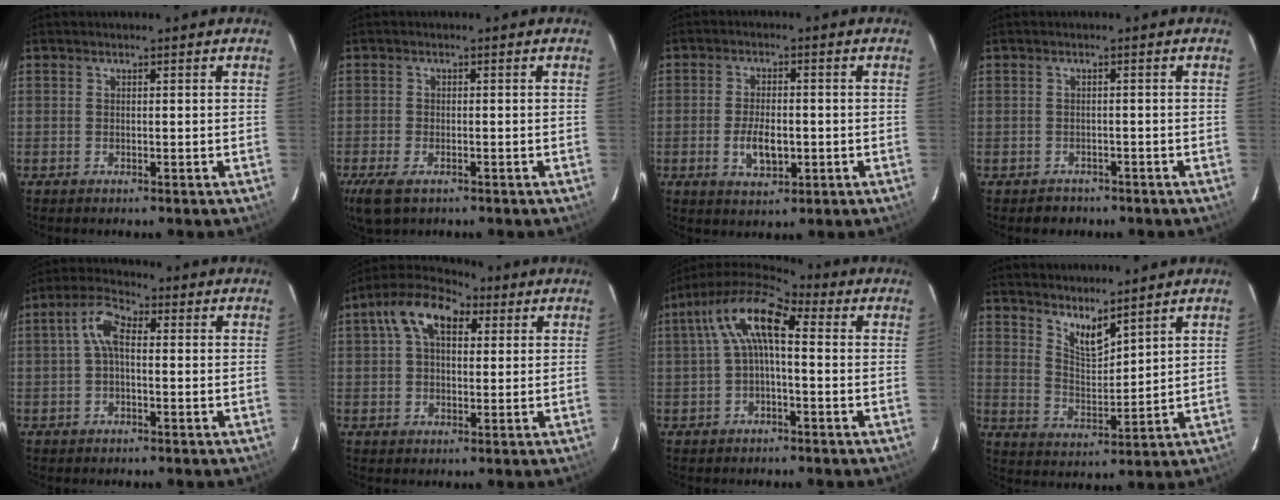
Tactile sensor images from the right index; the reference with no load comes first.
{"total": 5.4, "force": [-3.2, 2.6, 3.4], "torque": [-0.081, -0.018, -0.060]}
{"total": 6.2, "force": [-1.5, 3.2, 5.1], "torque": [-0.102, -0.004, -0.021]}
{"total": 2.4, "force": [-1.7, 1.7, 0.0], "torque": [-0.001, 0.010, -0.021]}
{"total": 5.4, "force": [0.1, 2.7, 4.6], "torque": [-0.098, 0.022, 0.002]}
{"total": 10.5, "force": [3.8, 6.4, 7.4], "torque": [-0.139, 0.041, 0.055]}
{"total": 10.6, "force": [1.4, 4.2, 9.6], "torque": [-0.190, 0.033, 0.018]}
{"total": 6.5, "force": [5.3, 1.6, 3.4], "torque": [-0.058, -0.008, 0.100]}